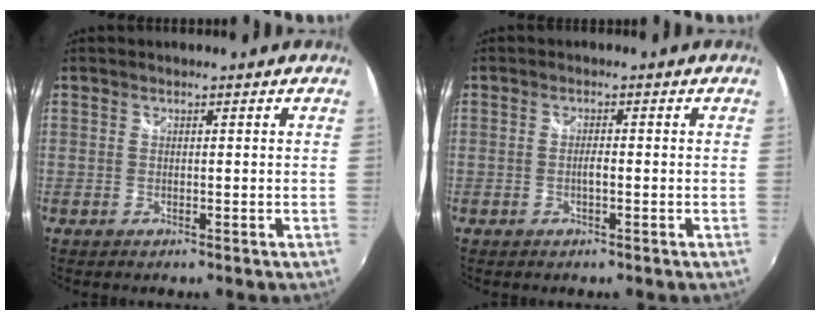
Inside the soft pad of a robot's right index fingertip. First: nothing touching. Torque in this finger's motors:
{"motor_torque": [0.41, -0.10, 0.15, 0.04]}